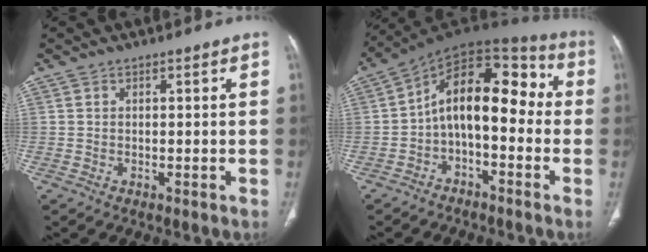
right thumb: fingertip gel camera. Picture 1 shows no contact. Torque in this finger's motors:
{"motor_torque": [0.39, 0.98, 0.45, -0.18, 0.32]}